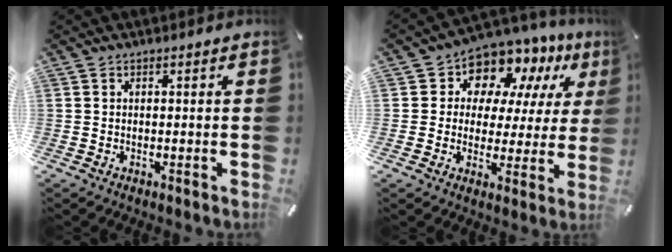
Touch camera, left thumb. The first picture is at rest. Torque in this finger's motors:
{"motor_torque": [1.50, 1.45, 0.59, 0.25, 0.08]}